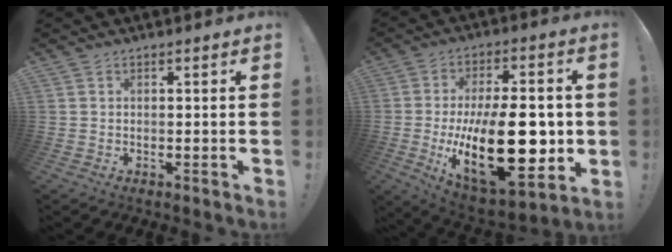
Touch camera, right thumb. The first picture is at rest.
{"total": 28.9, "force": [-2.9, 14.2, 25.0], "torque": [-0.418, -0.010, -0.033]}